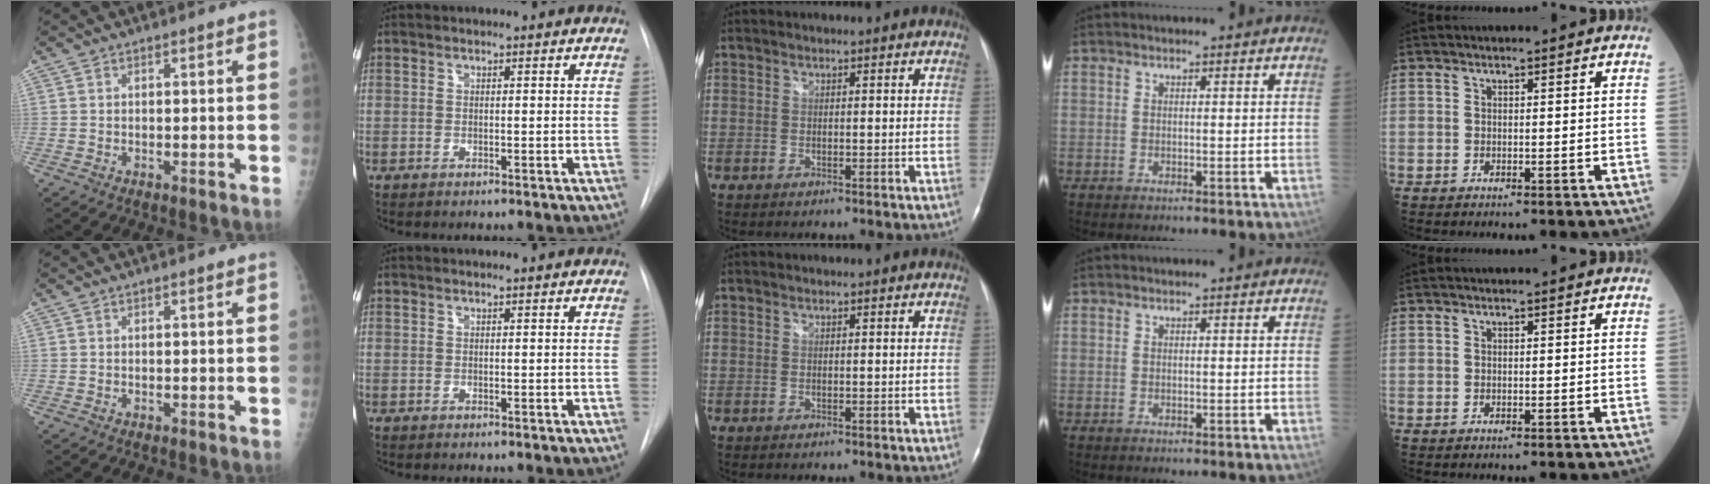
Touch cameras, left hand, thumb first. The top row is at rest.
{}